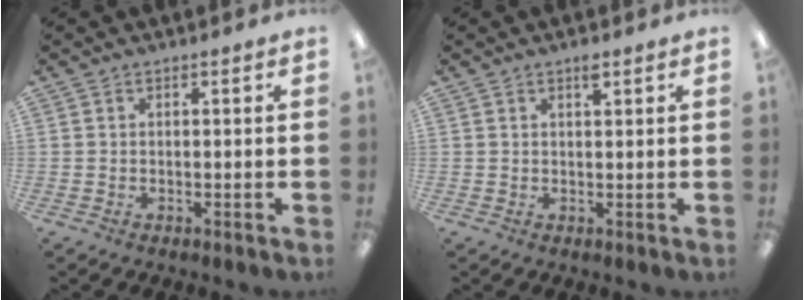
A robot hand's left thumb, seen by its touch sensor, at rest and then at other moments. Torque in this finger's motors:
{"motor_torque": [0.08, 0.03, 0.12, 0.01, 0.00]}